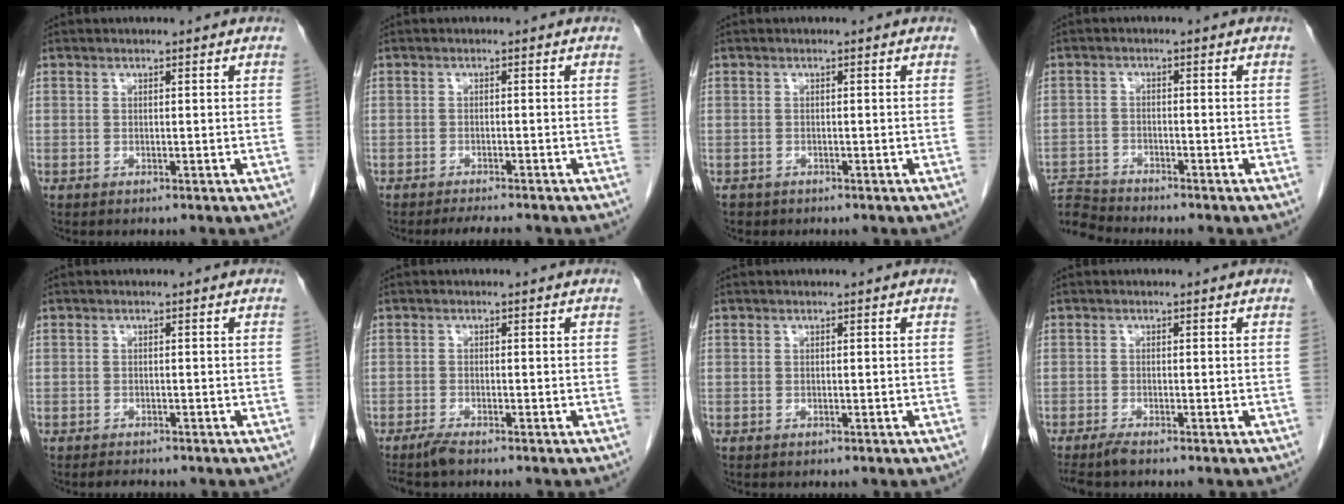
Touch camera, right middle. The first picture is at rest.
{"total": 3.5, "force": [-3.2, 0.1, 1.5], "torque": [-0.025, -0.011, -0.047]}
{"total": 1.3, "force": [-1.0, 0.8, 0.1], "torque": [-0.010, 0.001, -0.015]}
{"total": 5.7, "force": [-5.6, -0.4, -0.4], "torque": [0.006, 0.000, -0.107]}
{"total": 1.4, "force": [-1.3, 0.4, 0.4], "torque": [-0.016, -0.005, -0.017]}
{"total": 2.1, "force": [-1.7, 0.0, 1.1], "torque": [-0.028, -0.006, -0.035]}
{"total": 0.0}
{"total": 2.2, "force": [-1.8, -0.1, 1.1], "torque": [-0.026, -0.007, -0.036]}